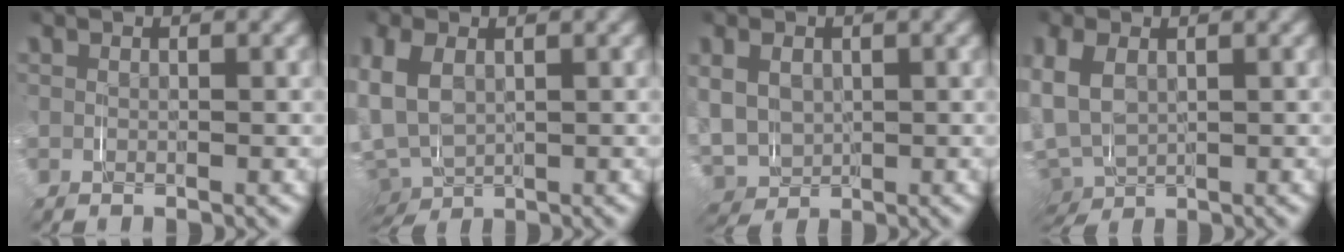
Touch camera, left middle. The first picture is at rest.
{"total": 6.3, "force": [-1.7, 5.6, 2.2], "torque": [-0.068, -0.028, -0.023]}
{"total": 6.2, "force": [-1.3, 5.9, 1.6], "torque": [-0.047, -0.032, -0.015]}
{"total": 5.6, "force": [-1.4, 5.1, 1.9], "torque": [-0.062, -0.025, -0.019]}